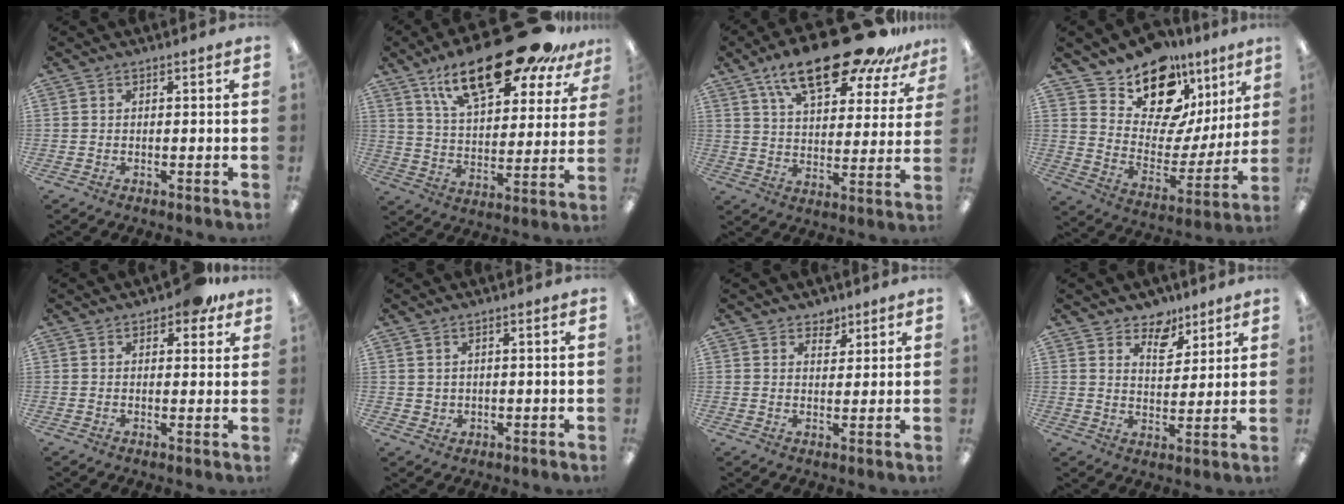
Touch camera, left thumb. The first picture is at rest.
{"total": 23.9, "force": [16.9, 8.4, 14.6], "torque": [-0.238, -0.094, 0.284]}
{"total": 20.8, "force": [14.9, 7.1, 12.6], "torque": [-0.210, -0.081, 0.252]}
{"total": 16.5, "force": [12.7, 8.6, 6.0], "torque": [-0.110, -0.105, 0.230]}
{"total": 4.9, "force": [3.2, 2.5, 2.9], "torque": [-0.030, -0.005, 0.053]}
{"total": 1.8, "force": [1.1, 1.4, 0.1], "torque": [-0.004, 0.002, 0.019]}
{"total": 3.6, "force": [2.8, 2.1, 0.5], "torque": [0.006, -0.016, 0.049]}
{"total": 7.4, "force": [5.7, 4.2, 2.3], "torque": [-0.029, -0.034, 0.100]}